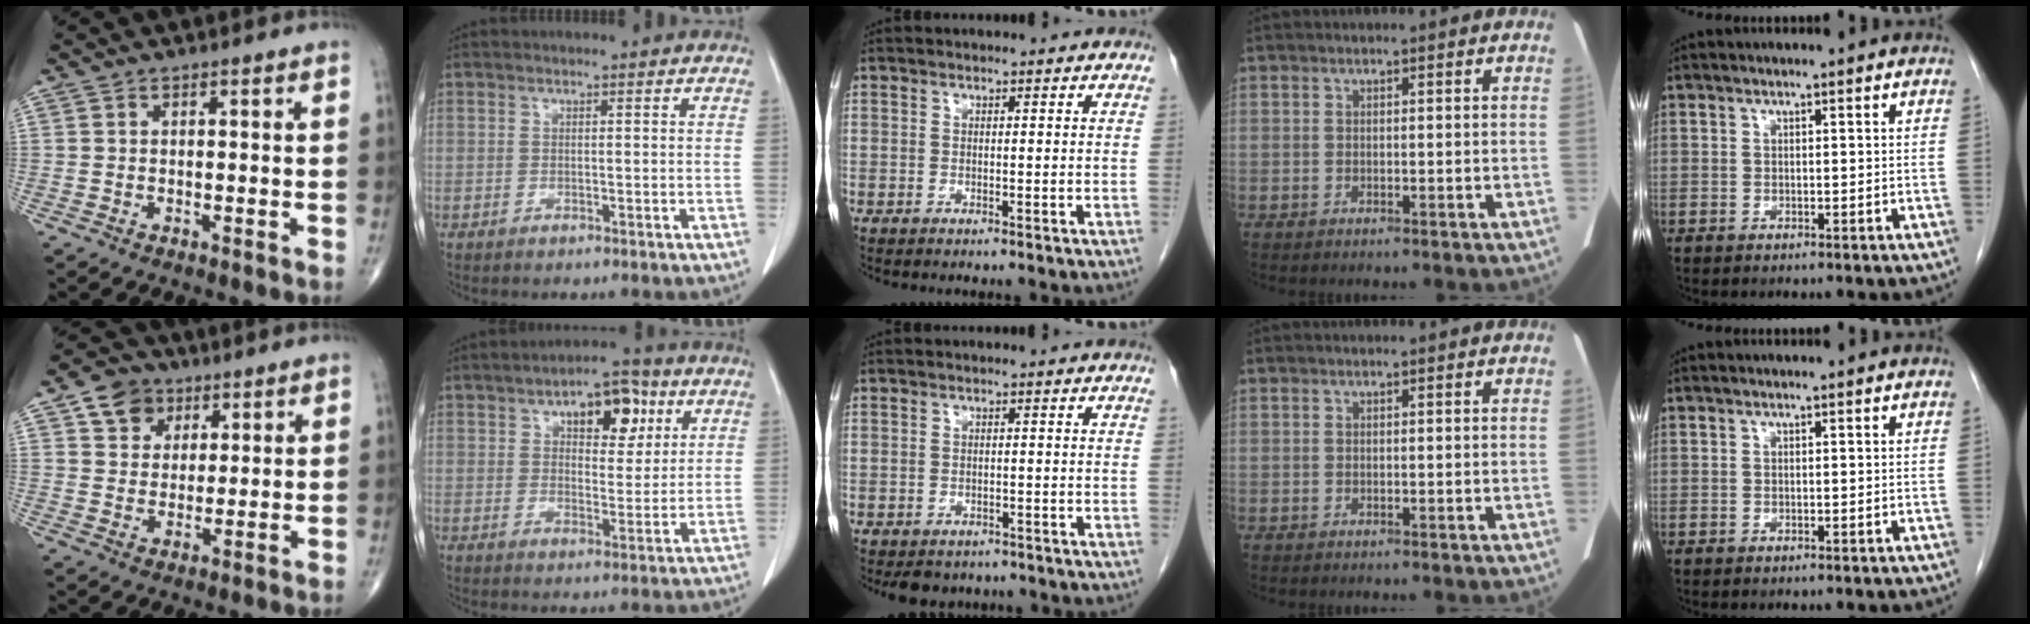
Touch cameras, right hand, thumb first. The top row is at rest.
{"thumb": {"total": 7.4, "force": [3.6, 5.9, 2.6], "torque": [-0.014, -0.012, 0.059]}, "index": {"total": 9.3, "force": [4.2, 4.2, 7.1], "torque": [-0.097, 0.017, 0.061]}, "middle": {"total": 4.5, "force": [-3.7, 2.4, 0.8], "torque": [-0.003, 0.004, -0.047]}}